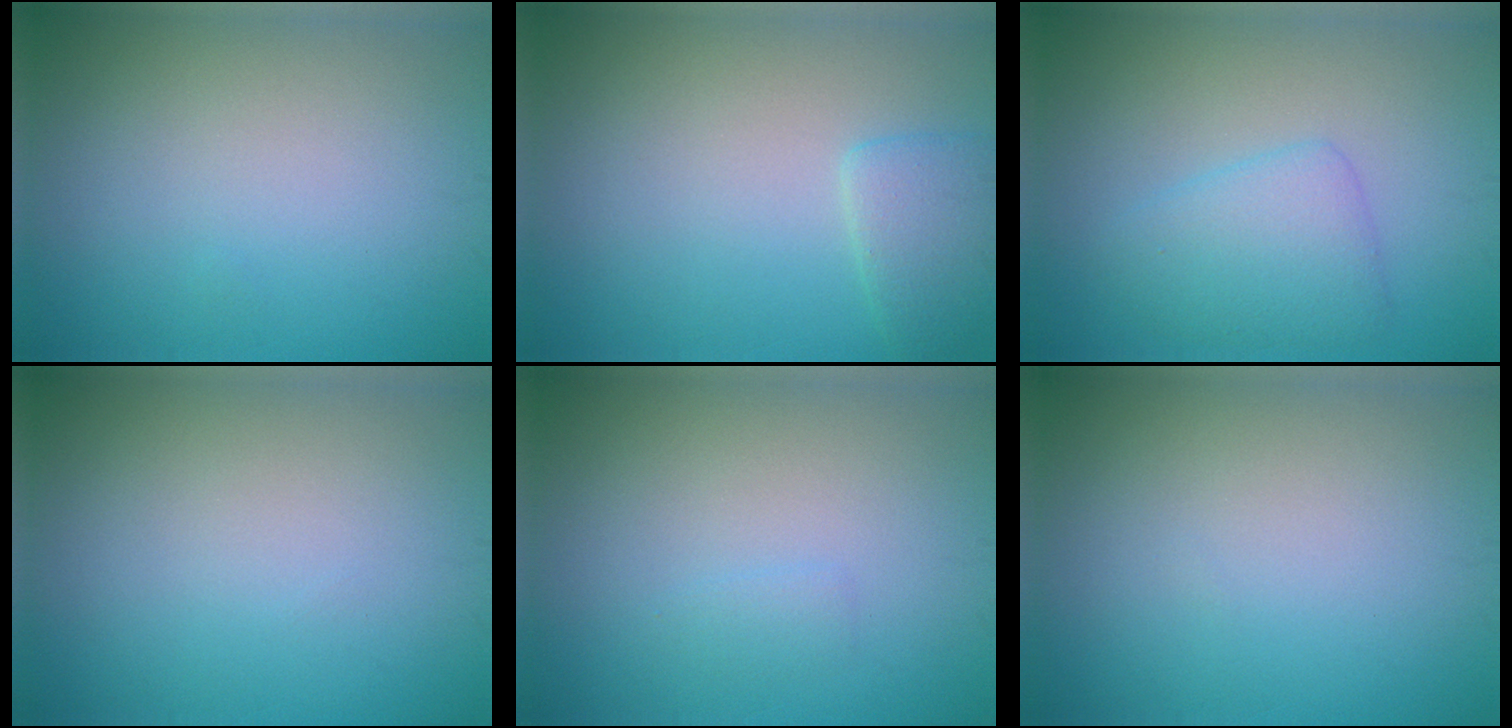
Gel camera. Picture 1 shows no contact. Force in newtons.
{"total": 2.2, "press": 2.1, "slide": 0.2}
{"total": 3.3, "press": 3.3, "slide": 0.1}
{"total": 0.0}
{"total": 0.7, "press": 0.7, "slide": 0.1}
{"total": 0.0}